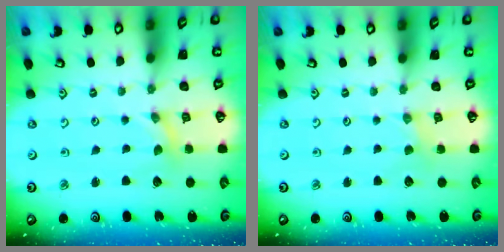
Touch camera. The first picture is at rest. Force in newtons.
{"total": 0.5, "press": 0.5, "slide": 0.1}